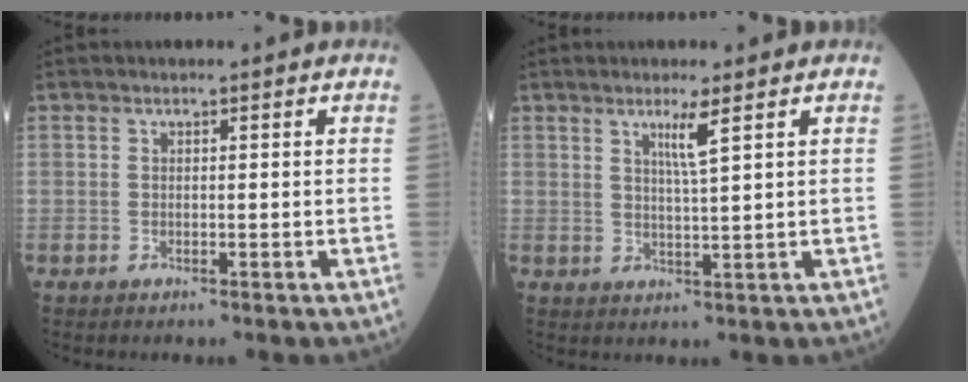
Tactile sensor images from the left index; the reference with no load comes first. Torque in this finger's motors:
{"motor_torque": [0.66, -0.41, 0.13, 0.04]}